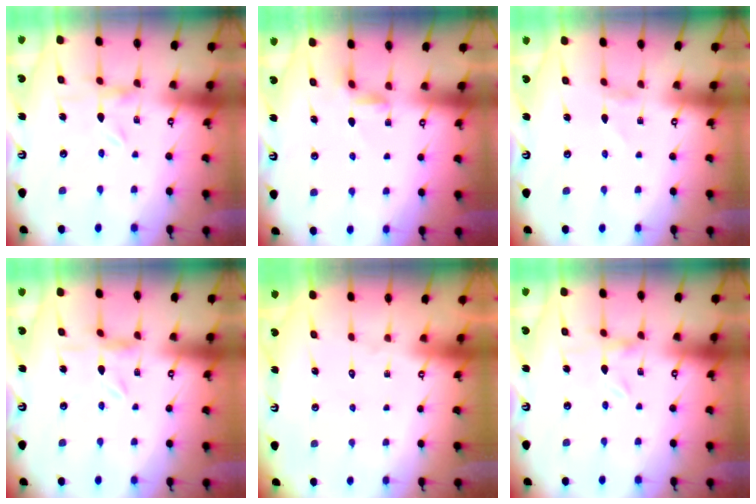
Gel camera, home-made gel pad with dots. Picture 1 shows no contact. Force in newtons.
{"total": 2.4, "press": 2.4, "slide": 0.4}
{"total": 1.0, "press": 1.0, "slide": 0.1}
{"total": 2.2, "press": 2.2, "slide": 0.2}
{"total": 1.5, "press": 1.5, "slide": 0.1}
{"total": 0.0}